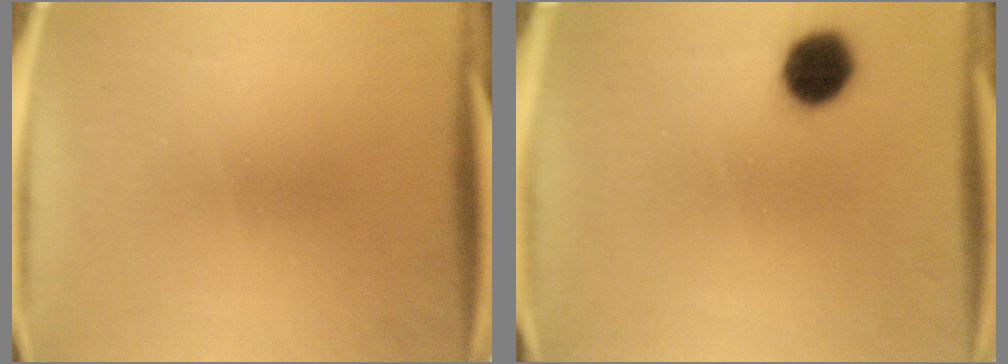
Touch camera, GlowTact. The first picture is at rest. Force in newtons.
{"total": 8.1}